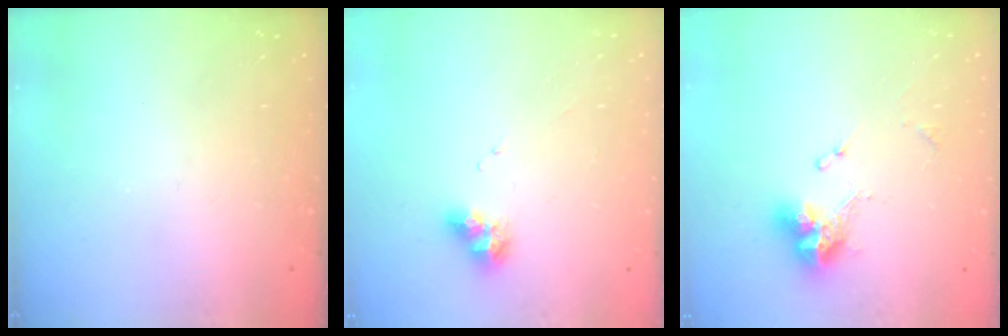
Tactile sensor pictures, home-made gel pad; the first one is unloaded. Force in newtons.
{"total": 9.7, "press": 9.6, "slide": 1.1}
{"total": 11.8, "press": 11.8, "slide": 1.3}